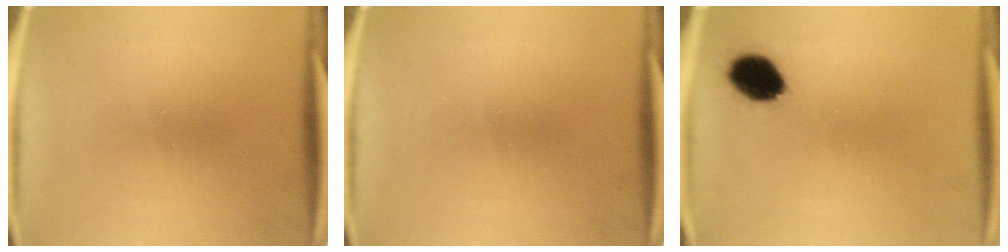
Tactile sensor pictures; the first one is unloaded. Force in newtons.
{"total": 0.0}
{"total": 8.9}